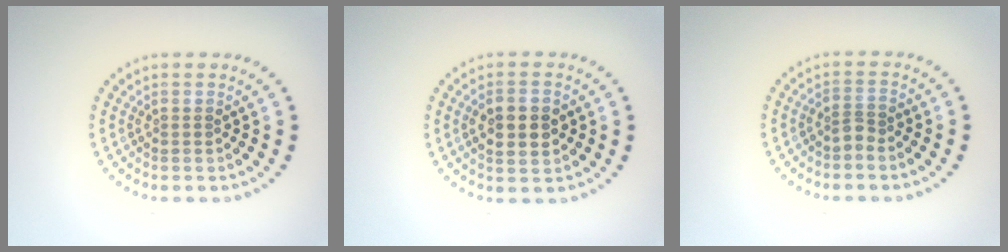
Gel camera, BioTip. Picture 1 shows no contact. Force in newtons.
{"total": 4.5, "press": 4.5, "slide": 0.1}
{"total": 1.5, "press": 1.2, "slide": 0.9}